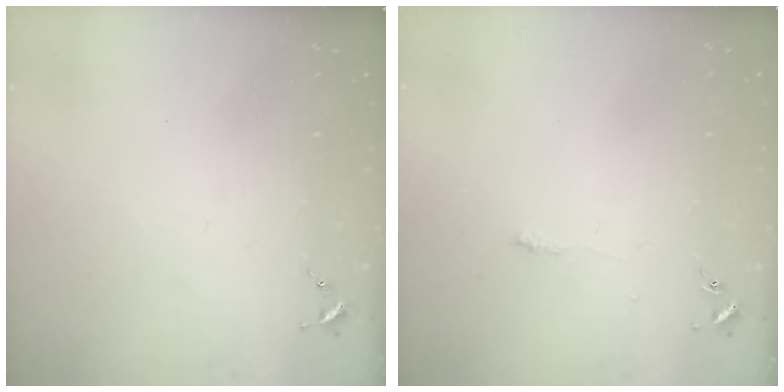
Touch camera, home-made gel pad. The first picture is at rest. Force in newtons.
{"total": 4.0, "press": 3.9, "slide": 0.6}